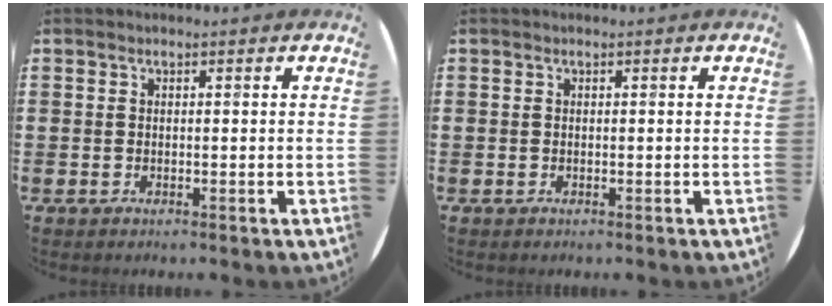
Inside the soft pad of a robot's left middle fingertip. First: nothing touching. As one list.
[{"total": 0.0}]